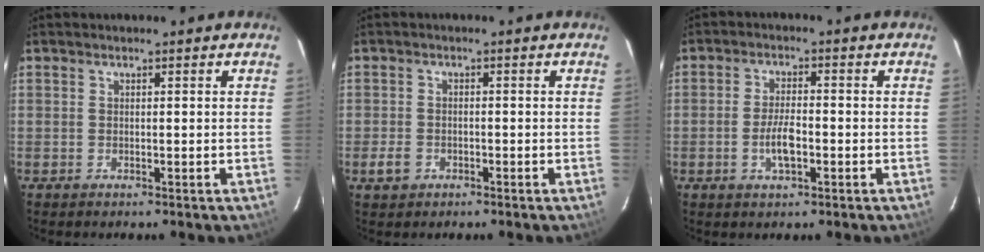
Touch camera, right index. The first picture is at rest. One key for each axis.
{"total": 3.1, "fx": -1.5, "fy": 2.4, "fz": 1.2, "tx": -0.029, "ty": 0.003, "tz": -0.024}
{"total": 5.0, "fx": -1.6, "fy": 1.9, "fz": 4.3, "tx": -0.086, "ty": 0.002, "tz": -0.027}